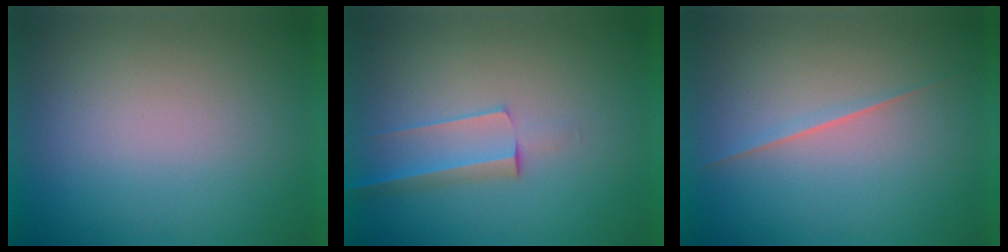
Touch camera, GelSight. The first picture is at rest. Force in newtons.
{"total": 2.5}
{"total": 1.6}